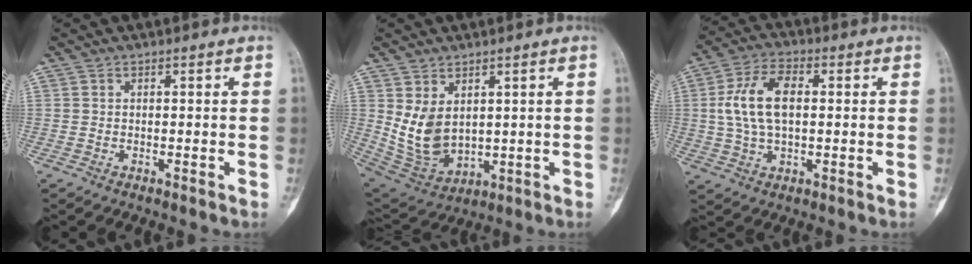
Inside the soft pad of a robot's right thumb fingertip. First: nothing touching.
{"total": 9.6, "force": [2.1, 6.5, 6.7], "torque": [-0.114, -0.021, 0.070]}
{"total": 11.0, "force": [1.1, 6.1, 9.1], "torque": [-0.179, 0.014, 0.022]}